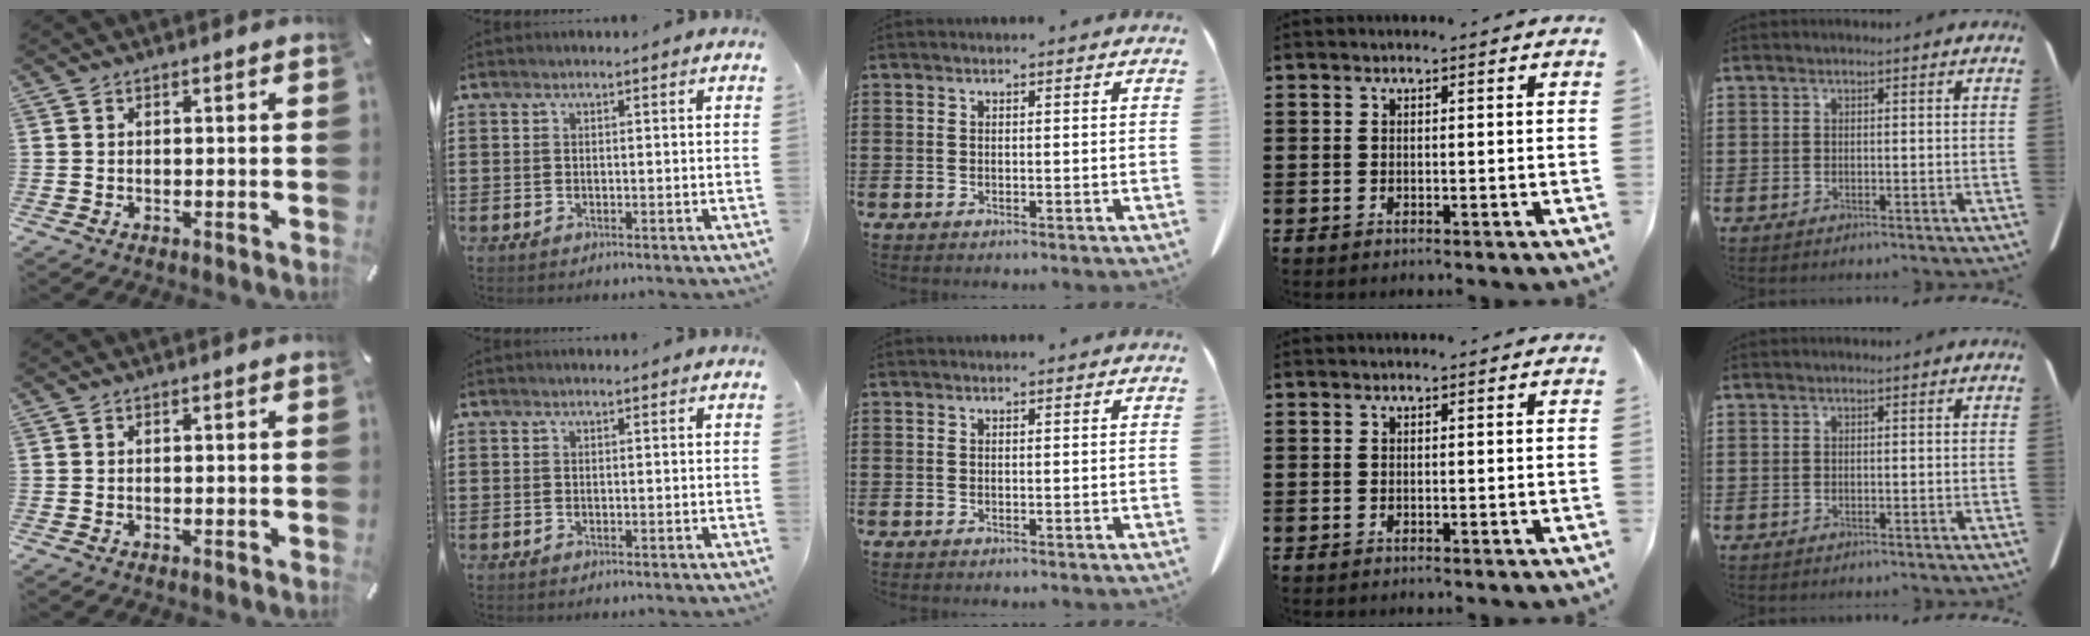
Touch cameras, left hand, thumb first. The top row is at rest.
{}